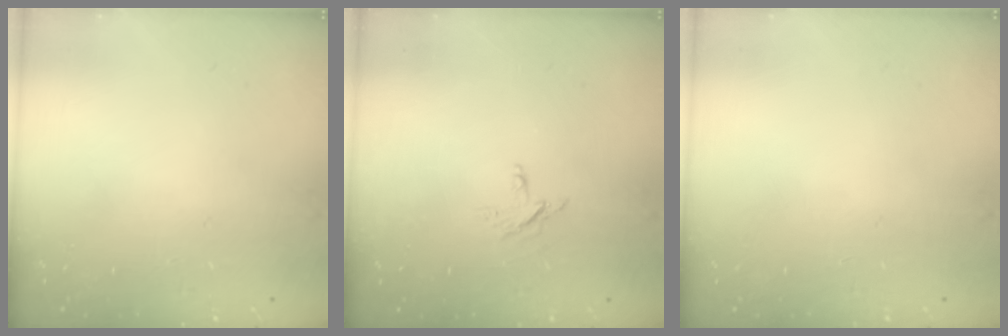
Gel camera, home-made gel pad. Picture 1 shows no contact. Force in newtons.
{"total": 3.0, "press": 3.0, "slide": 0.3}
{"total": 0.0}